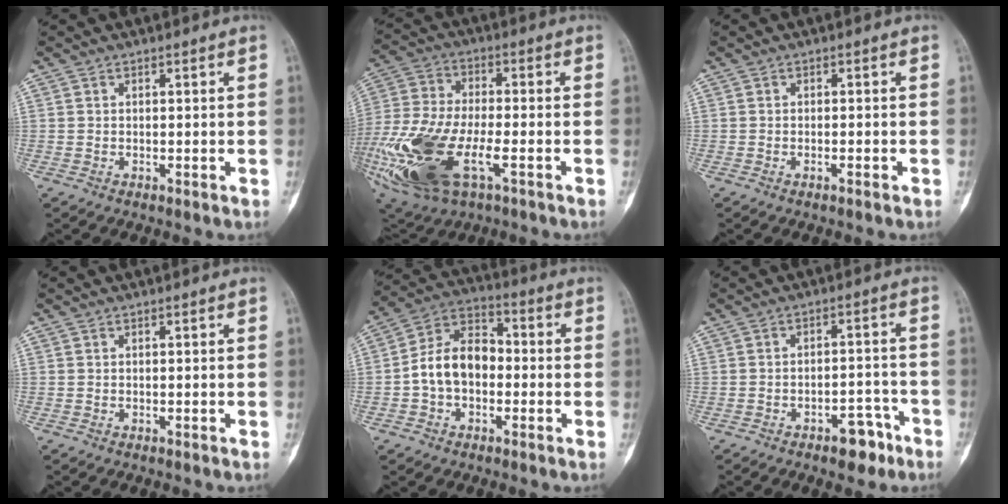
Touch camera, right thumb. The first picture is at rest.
{"total": 24.4, "force": [-8.4, 11.4, 19.9], "torque": [-0.488, -0.020, -0.148]}
{"total": 1.0, "force": [-0.6, 0.1, 0.8], "torque": [-0.020, 0.005, -0.008]}
{"total": 0.0}
{"total": 11.2, "force": [-1.4, 7.8, 7.9], "torque": [-0.128, 0.039, -0.040]}
{"total": 6.3, "force": [-4.0, 3.1, 3.7], "torque": [-0.036, 0.035, -0.051]}